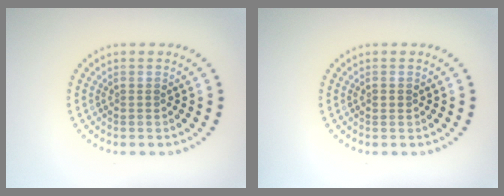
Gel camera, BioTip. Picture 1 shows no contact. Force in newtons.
{"total": 0.8, "press": 0.8, "slide": 0.1}